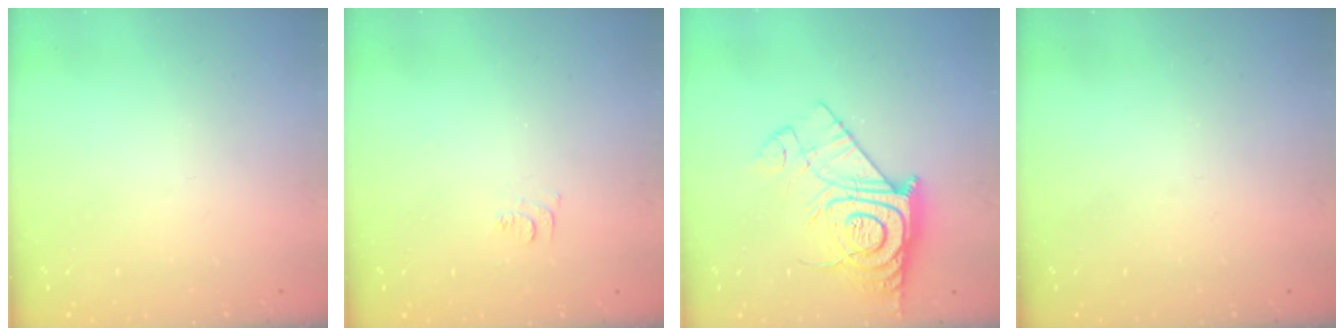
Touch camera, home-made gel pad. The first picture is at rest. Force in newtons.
{"total": 4.5, "press": 4.5, "slide": 0.7}
{"total": 16.1, "press": 16.1, "slide": 1.1}
{"total": 0.0}